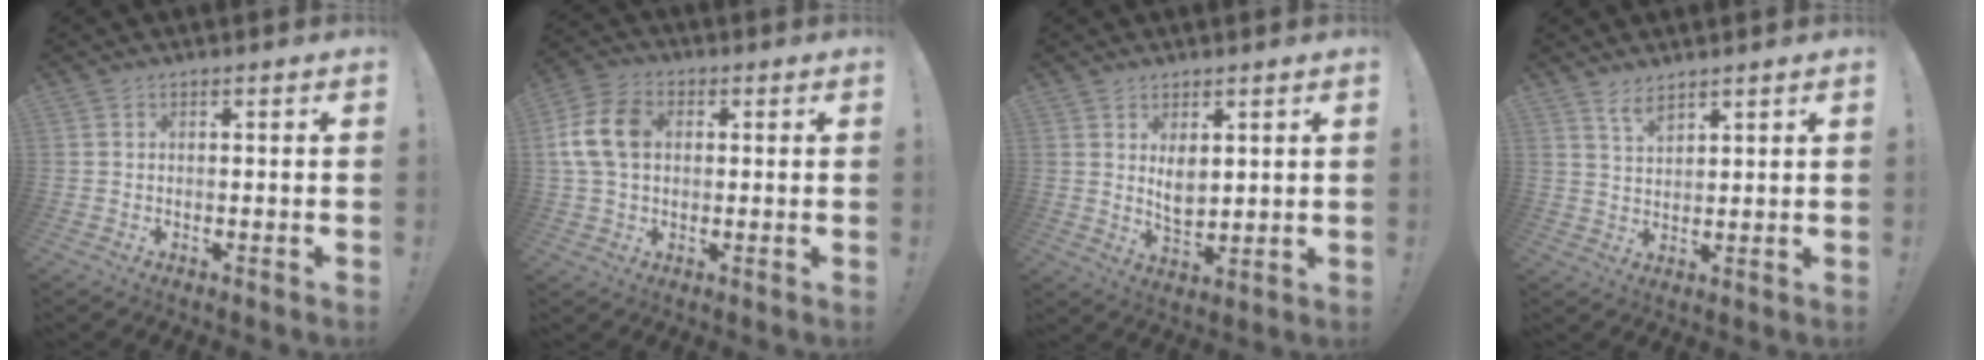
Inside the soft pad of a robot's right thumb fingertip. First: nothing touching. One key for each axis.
{"total": 12.5, "fx": 1.9, "fy": 8.9, "fz": 8.6, "tx": -0.168, "ty": 0.011, "tz": 0.040}
{"total": 5.9, "fx": 2.5, "fy": 3.6, "fz": 4.0, "tx": -0.069, "ty": -0.014, "tz": 0.043}
{"total": 4.7, "fx": 3.7, "fy": 1.5, "fz": 2.4, "tx": -0.043, "ty": -0.022, "tz": 0.066}